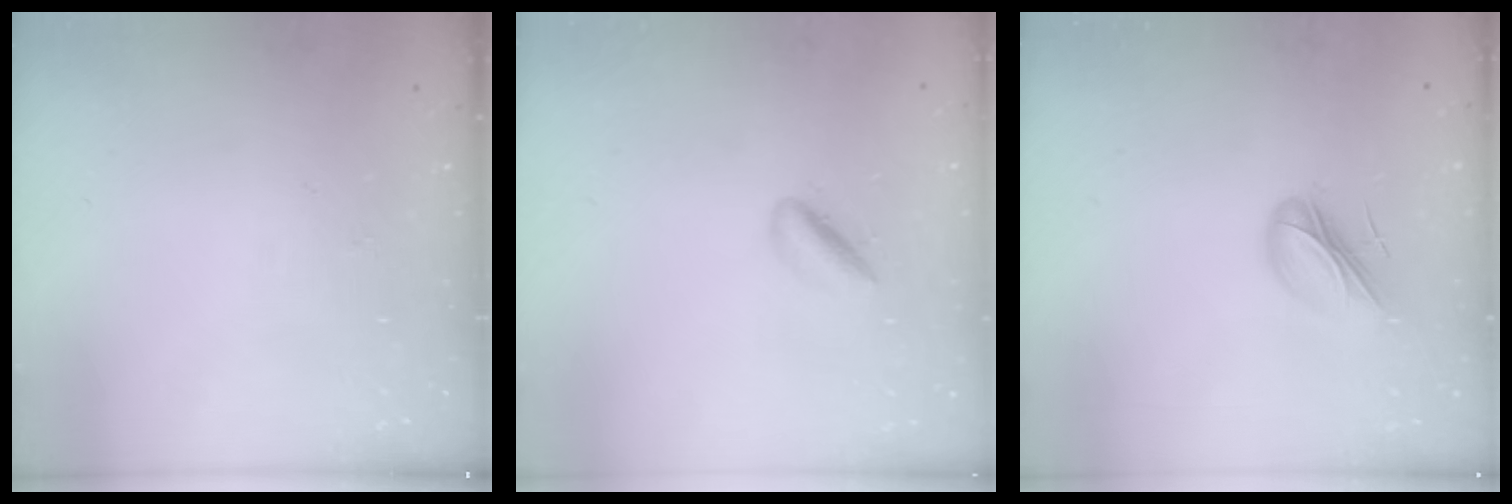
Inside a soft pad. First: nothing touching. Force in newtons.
{"total": 2.1, "press": 2.0, "slide": 0.5}
{"total": 8.5, "press": 8.2, "slide": 2.1}